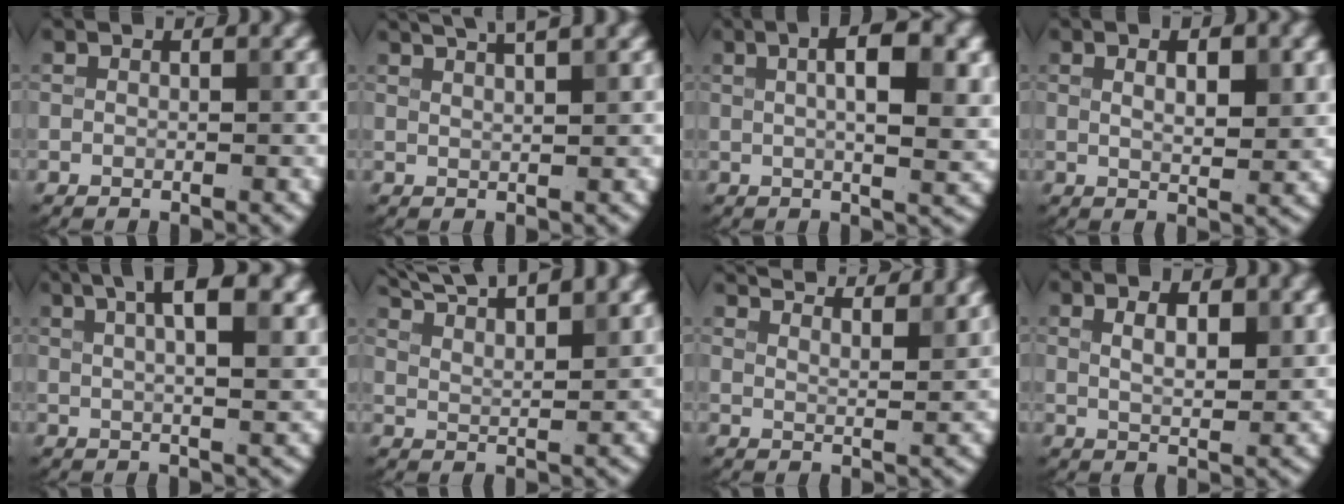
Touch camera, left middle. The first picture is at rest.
{"total": 5.5, "force": [3.9, 1.8, 3.4], "torque": [-0.019, 0.035, 0.024]}
{"total": 6.6, "force": [1.5, 2.0, 6.1], "torque": [-0.081, 0.010, 0.022]}
{"total": 3.6, "force": [1.3, 1.1, 3.1], "torque": [-0.049, 0.000, 0.024]}
{"total": 7.8, "force": [3.5, 2.9, 6.4], "torque": [-0.060, 0.031, 0.028]}
{"total": 7.5, "force": [6.2, 1.7, 3.8], "torque": [-0.047, 0.027, 0.072]}
{"total": 8.4, "force": [7.1, 2.1, 3.9], "torque": [-0.036, 0.029, 0.059]}
{"total": 3.1, "force": [1.4, 1.2, 2.5], "torque": [-0.044, 0.000, 0.026]}